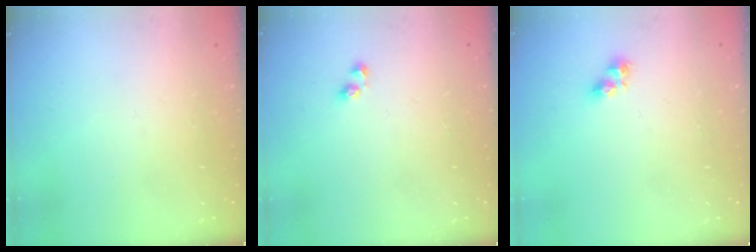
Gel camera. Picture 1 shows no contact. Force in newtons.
{"total": 3.0, "press": 3.0, "slide": 0.6}
{"total": 5.3, "press": 5.2, "slide": 0.4}